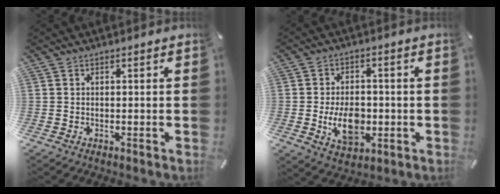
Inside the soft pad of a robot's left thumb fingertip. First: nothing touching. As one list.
[{"total": 9.6, "force": [-1.8, 6.4, 6.9], "torque": [-0.125, -0.005, -0.031]}]